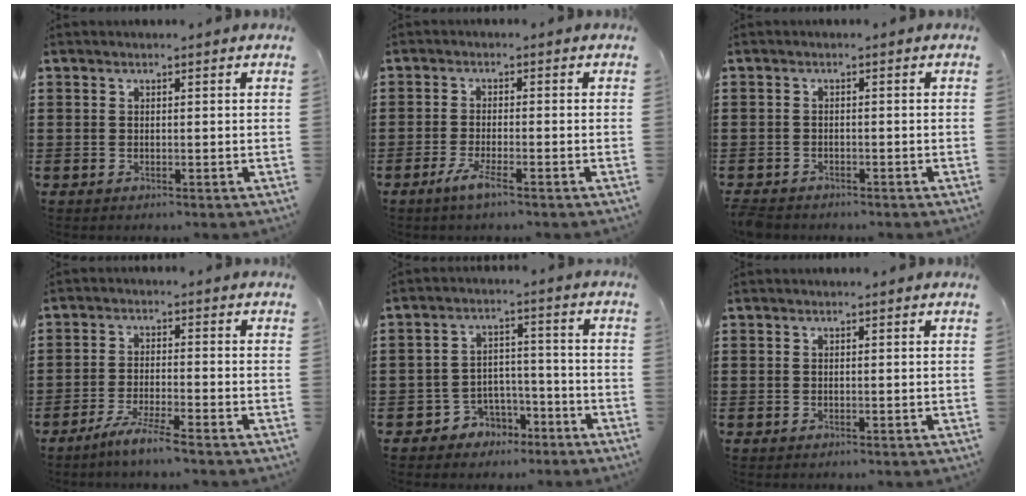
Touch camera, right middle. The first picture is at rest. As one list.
[{"total": 3.4, "force": [-2.1, 0.1, 2.7], "torque": [-0.059, -0.008, -0.039]}, {"total": 1.5, "force": [-1.5, 0.4, 0.1], "torque": [-0.013, -0.003, -0.034]}, {"total": 4.5, "force": [-3.7, -0.5, 2.5], "torque": [-0.055, -0.014, -0.069]}, {"total": 4.4, "force": [-3.6, 2.6, 0.2], "torque": [-0.016, 0.011, -0.072]}, {"total": 0.0}]